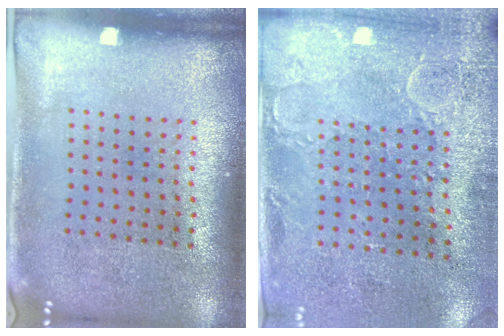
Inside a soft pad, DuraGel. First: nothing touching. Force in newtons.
{"total": 3.0, "press": 2.2, "slide": 2.0}